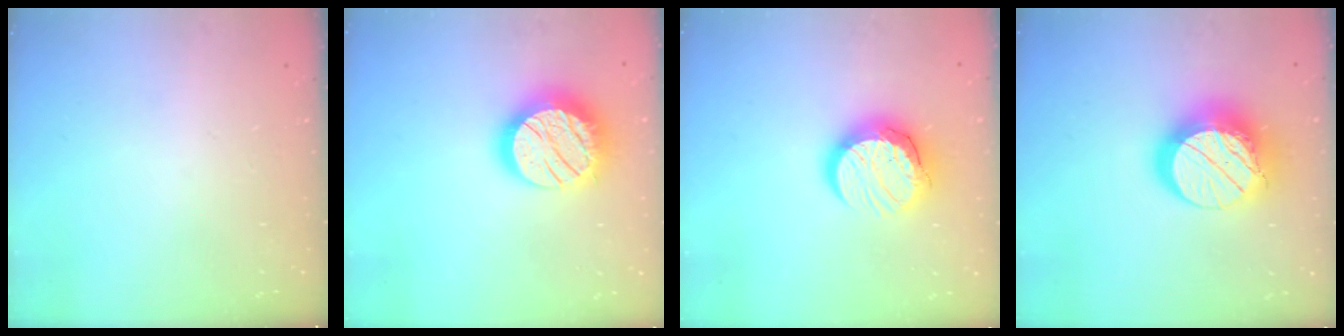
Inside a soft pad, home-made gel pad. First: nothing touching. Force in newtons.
{"total": 19.0, "press": 18.9, "slide": 0.9}
{"total": 12.3, "press": 12.2, "slide": 1.0}
{"total": 18.4, "press": 18.3, "slide": 1.5}